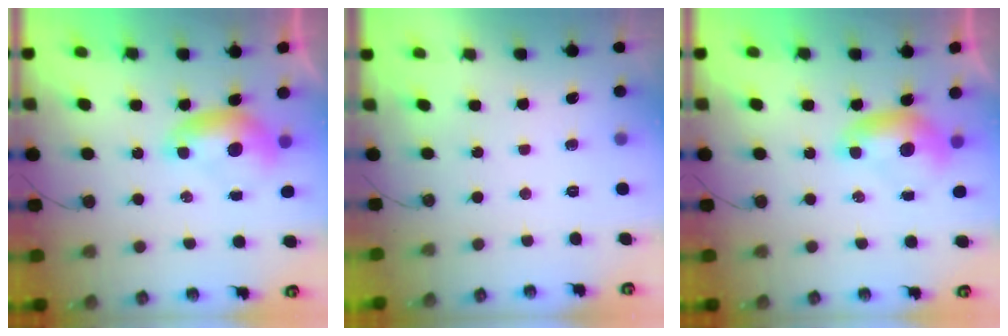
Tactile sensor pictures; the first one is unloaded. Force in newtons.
{"total": 0.0}
{"total": 0.0}